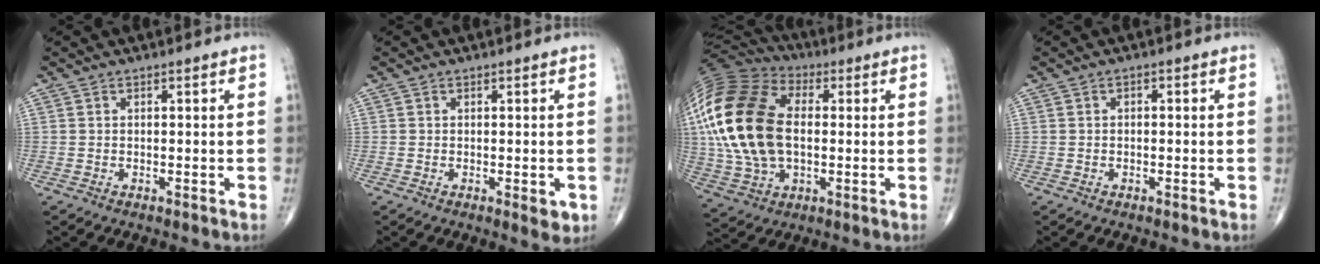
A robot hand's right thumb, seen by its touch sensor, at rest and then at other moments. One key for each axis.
{"total": 2.4, "fx": -0.7, "fy": 1.1, "fz": 2.0, "tx": -0.015, "ty": -0.002, "tz": -0.008}
{"total": 24.6, "fx": 1.6, "fy": 15.1, "fz": 19.4, "tx": -0.422, "ty": 0.006, "tz": 0.026}
{"total": 1.0, "fx": -0.1, "fy": 0.6, "fz": 0.8, "tx": -0.008, "ty": 0.007, "tz": -0.006}